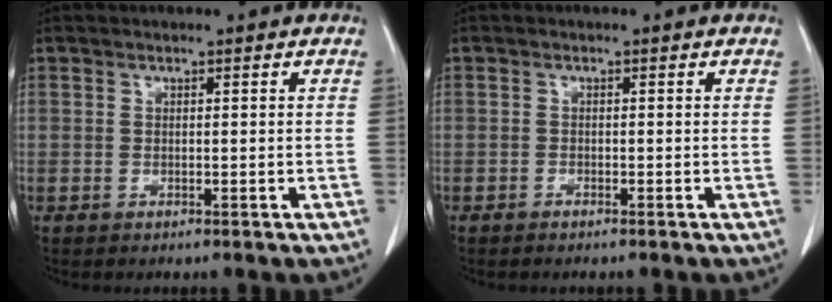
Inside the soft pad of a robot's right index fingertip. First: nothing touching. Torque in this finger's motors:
{"motor_torque": [0.05, -0.01, -0.02, 0.02]}